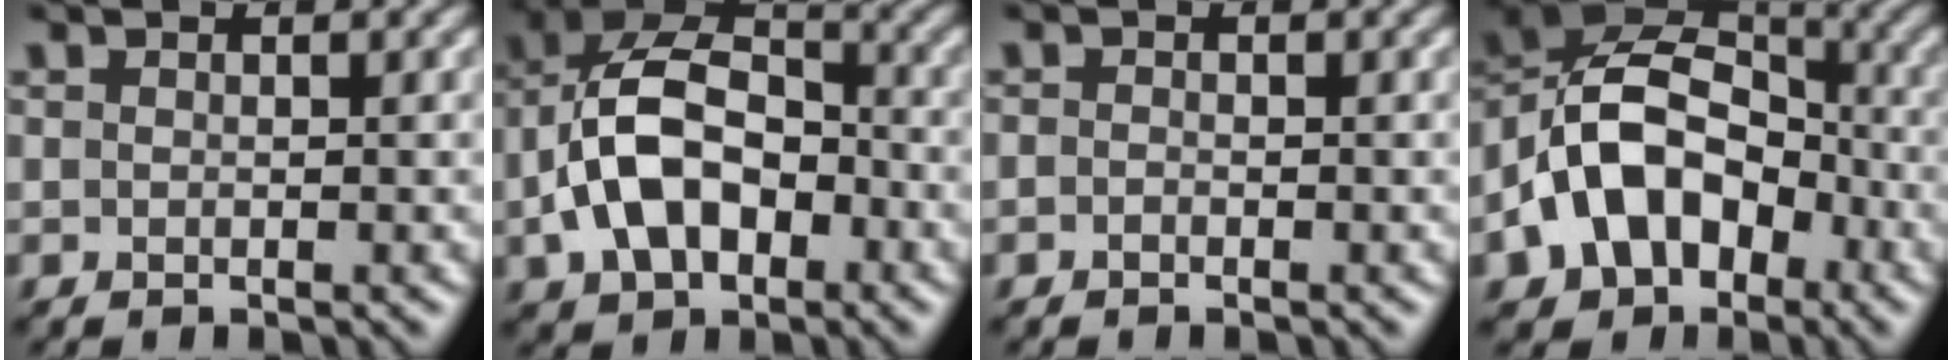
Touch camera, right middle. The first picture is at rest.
{"total": 9.4, "force": [-2.1, 6.2, 6.8], "torque": [-0.136, 0.014, -0.046]}
{"total": 0.5, "force": [-0.5, 0.2, 0.2], "torque": [-0.005, -0.001, -0.010]}
{"total": 11.3, "force": [-4.1, 7.9, 7.0], "torque": [-0.124, 0.007, -0.082]}